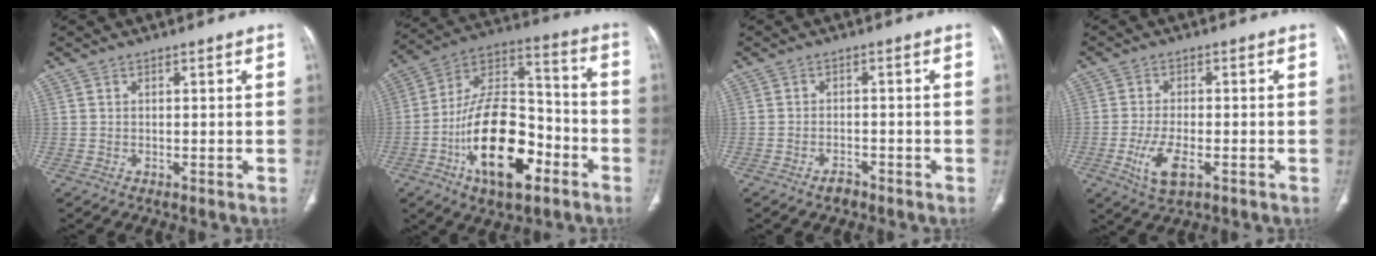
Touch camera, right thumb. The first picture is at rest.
{"total": 22.1, "force": [-8.7, 11.0, 17.1], "torque": [-0.272, 0.057, -0.147]}
{"total": 2.3, "force": [-1.8, 1.1, 0.9], "torque": [-0.020, 0.009, -0.028]}
{"total": 6.8, "force": [-2.7, 2.9, 5.6], "torque": [-0.115, 0.002, -0.044]}